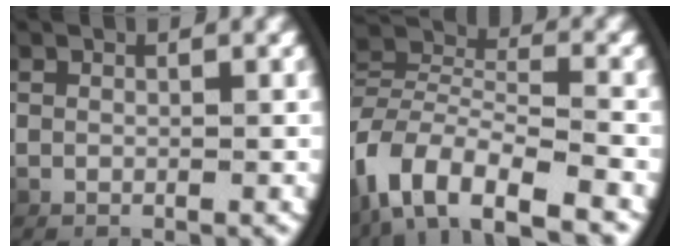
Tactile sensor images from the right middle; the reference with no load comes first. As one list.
[{"total": 6.0, "force": [-2.7, 3.3, 4.2], "torque": [-0.099, -0.012, -0.042]}]